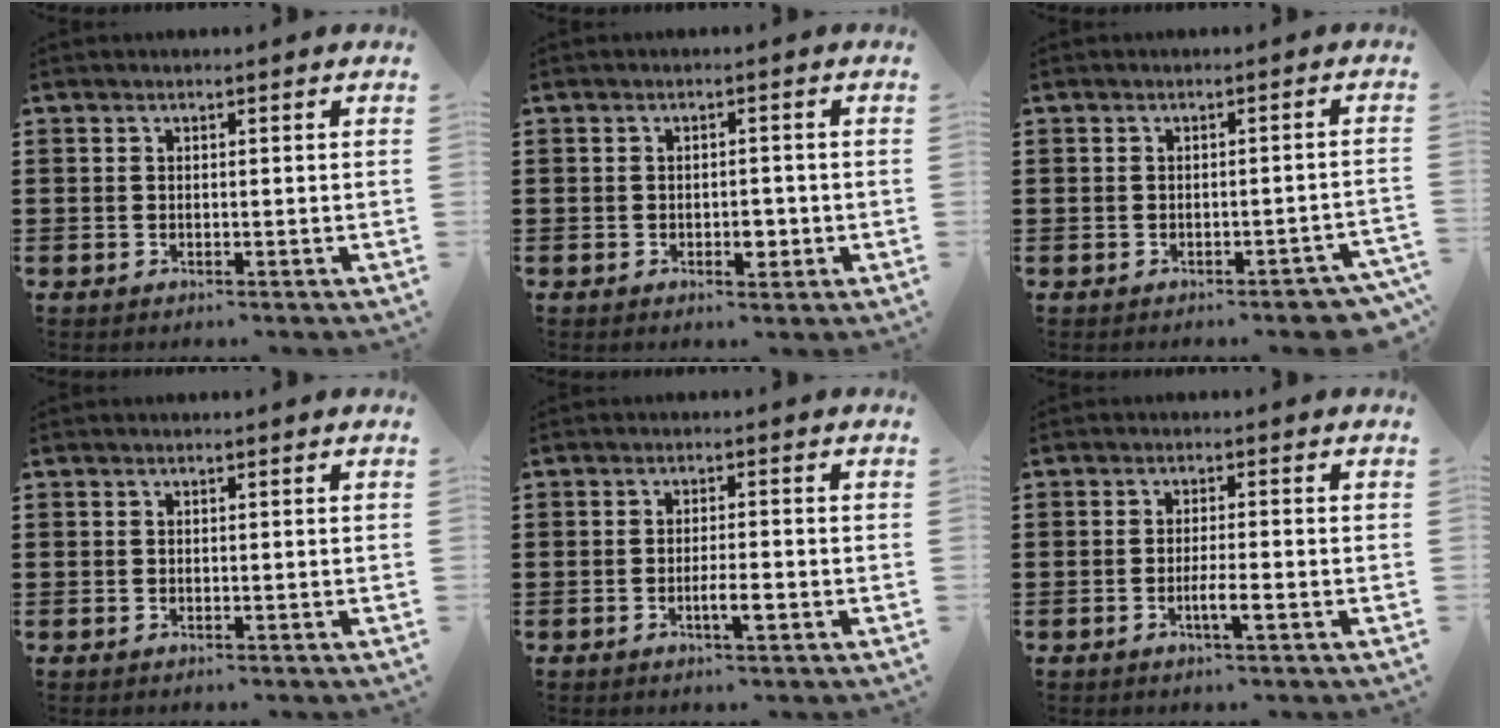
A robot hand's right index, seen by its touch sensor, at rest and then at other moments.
{"total": 2.9, "force": [-0.9, 1.5, 2.3], "torque": [-0.034, 0.000, -0.018]}
{"total": 2.4, "force": [-2.2, 0.7, 0.8], "torque": [-0.015, 0.002, -0.045]}
{"total": 0.0}
{"total": 3.0, "force": [-1.3, 0.5, 2.7], "torque": [-0.046, 0.001, -0.023]}
{"total": 3.1, "force": [-1.4, 0.2, 2.8], "torque": [-0.048, 0.000, -0.025]}